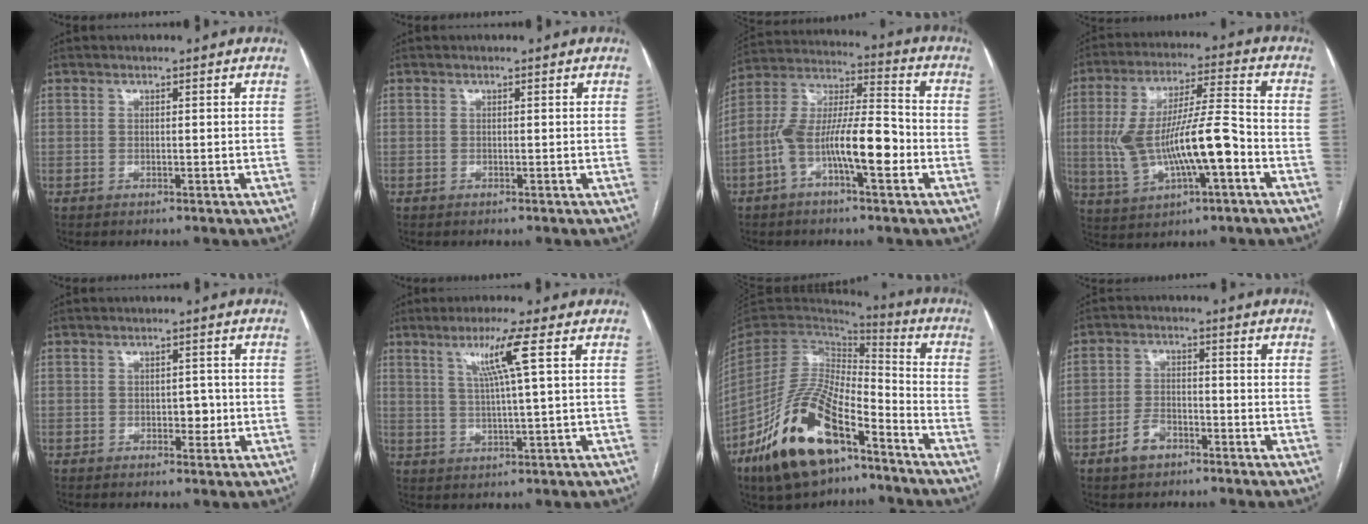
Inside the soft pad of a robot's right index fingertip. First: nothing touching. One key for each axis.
{"total": 0.0}
{"total": 13.7, "fx": -4.7, "fy": 3.6, "fz": 12.4, "tx": -0.236, "ty": 0.026, "tz": -0.082}
{"total": 14.6, "fx": -2.8, "fy": 3.2, "fz": 14.0, "tx": -0.273, "ty": 0.017, "tz": -0.039}
{"total": 2.5, "fx": -0.5, "fy": 1.5, "fz": 1.9, "tx": -0.021, "ty": 0.004, "tz": -0.004}
{"total": 6.5, "fx": 2.6, "fy": -1.3, "fz": 5.8, "tx": -0.112, "ty": -0.002, "tz": 0.050}
{"total": 20.4, "fx": -12.6, "fy": 7.3, "fz": 14.3, "tx": -0.302, "ty": -0.018, "tz": -0.230}
{"total": 4.4, "fx": -2.8, "fy": 2.5, "fz": 2.4, "tx": -0.048, "ty": 0.006, "tz": -0.050}